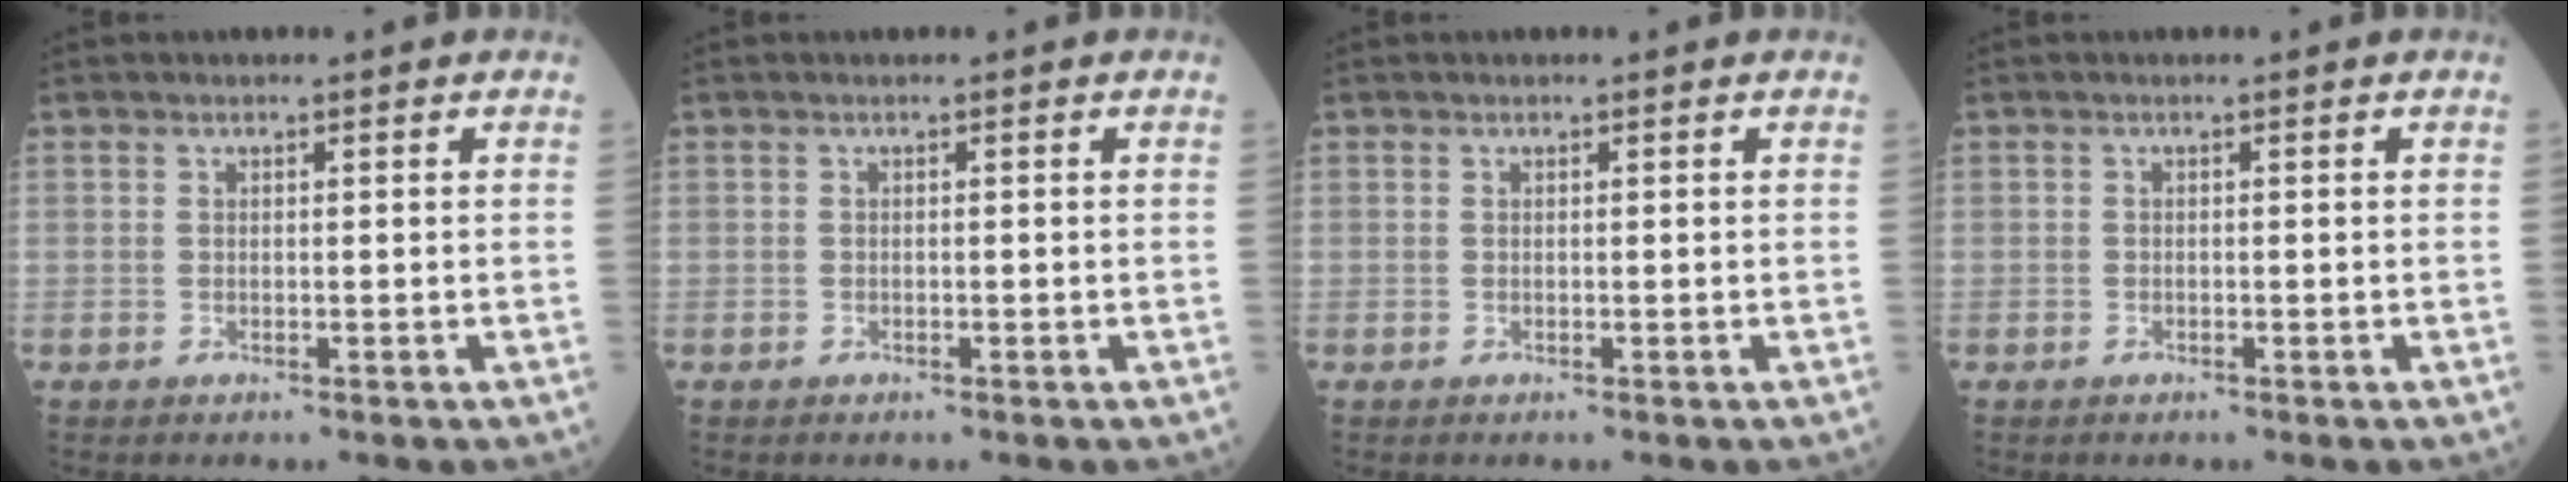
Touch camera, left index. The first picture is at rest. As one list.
[{"total": 0.0}, {"total": 0.0}, {"total": 0.0}]